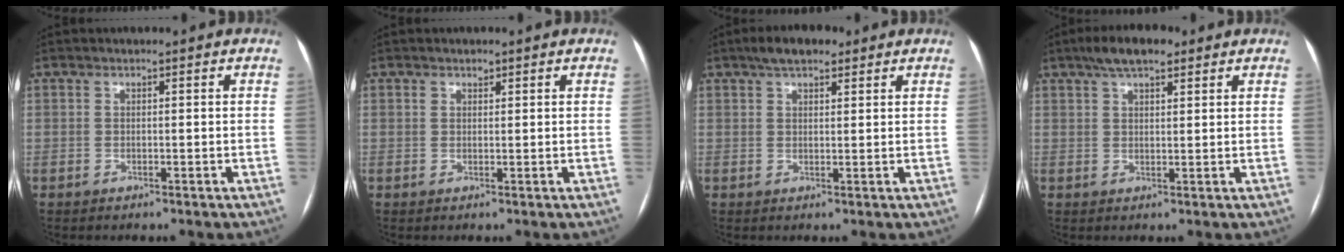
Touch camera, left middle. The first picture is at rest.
{"total": 1.0, "force": [0.7, 0.6, 0.4], "torque": [-0.006, -0.001, 0.011]}
{"total": 5.3, "force": [3.6, 2.1, 3.2], "torque": [-0.058, 0.020, 0.058]}
{"total": 6.3, "force": [4.3, 2.1, 4.1], "torque": [-0.074, 0.021, 0.071]}